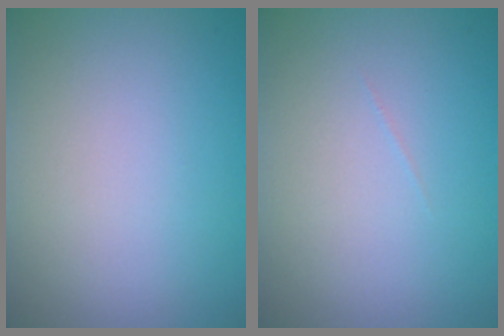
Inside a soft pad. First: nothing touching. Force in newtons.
{"total": 0.0}